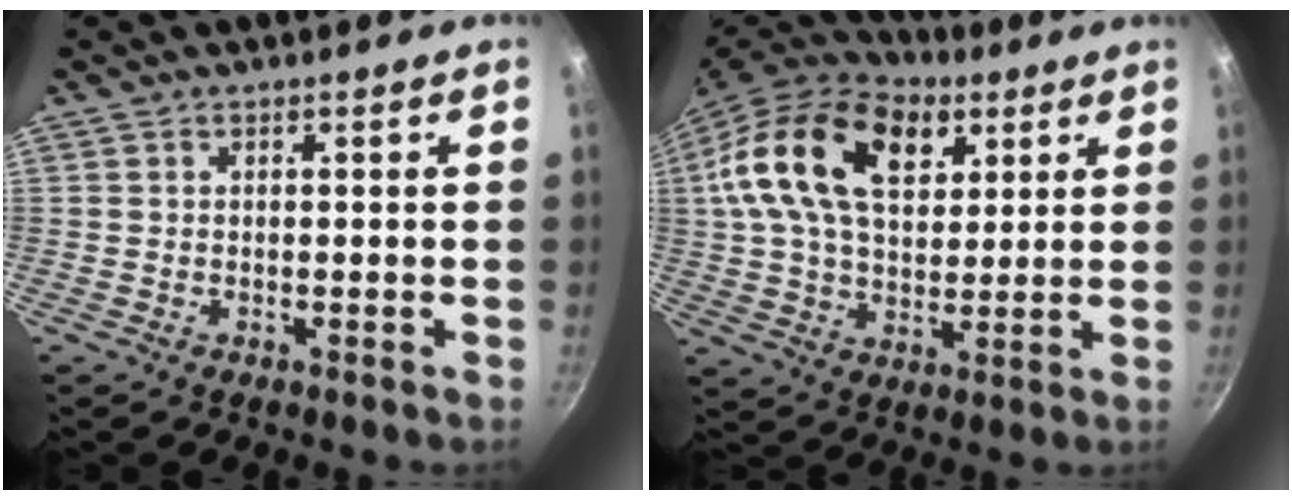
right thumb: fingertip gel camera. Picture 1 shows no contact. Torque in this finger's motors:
{"motor_torque": [1.66, 3.06, 1.46, 0.09, 0.25]}